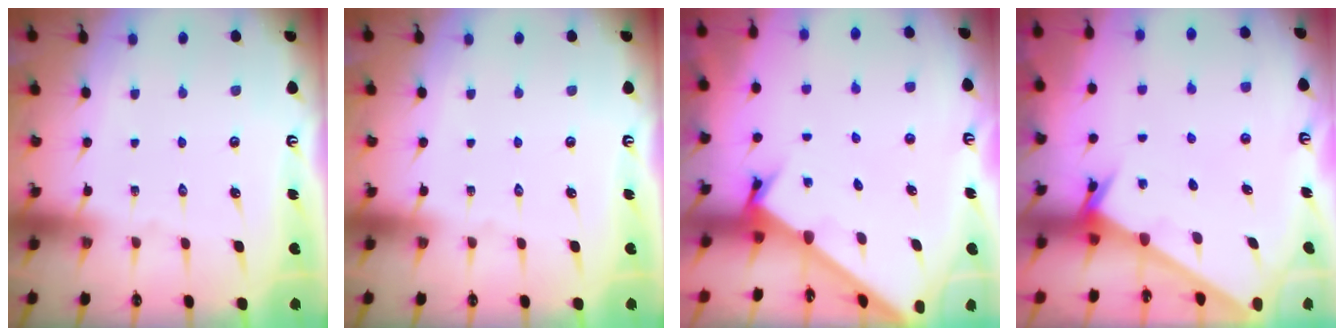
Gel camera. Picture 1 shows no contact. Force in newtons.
{"total": 0.0}
{"total": 1.9, "press": 1.9, "slide": 0.2}
{"total": 2.4, "press": 2.4, "slide": 0.2}